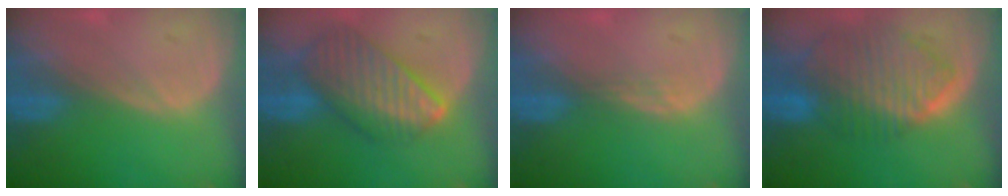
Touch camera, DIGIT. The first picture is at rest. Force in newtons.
{"total": 9.5, "press": 8.3, "slide": 4.6}
{"total": 1.4, "press": 1.1, "slide": 0.9}
{"total": 9.9, "press": 8.4, "slide": 5.2}